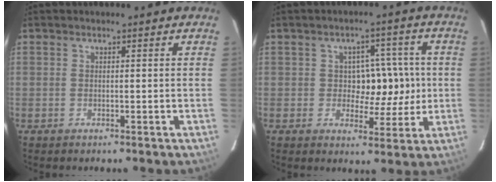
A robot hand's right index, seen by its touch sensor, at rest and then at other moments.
{"total": 7.1, "force": [0.1, 4.7, 5.3], "torque": [-0.063, 0.024, 0.010]}